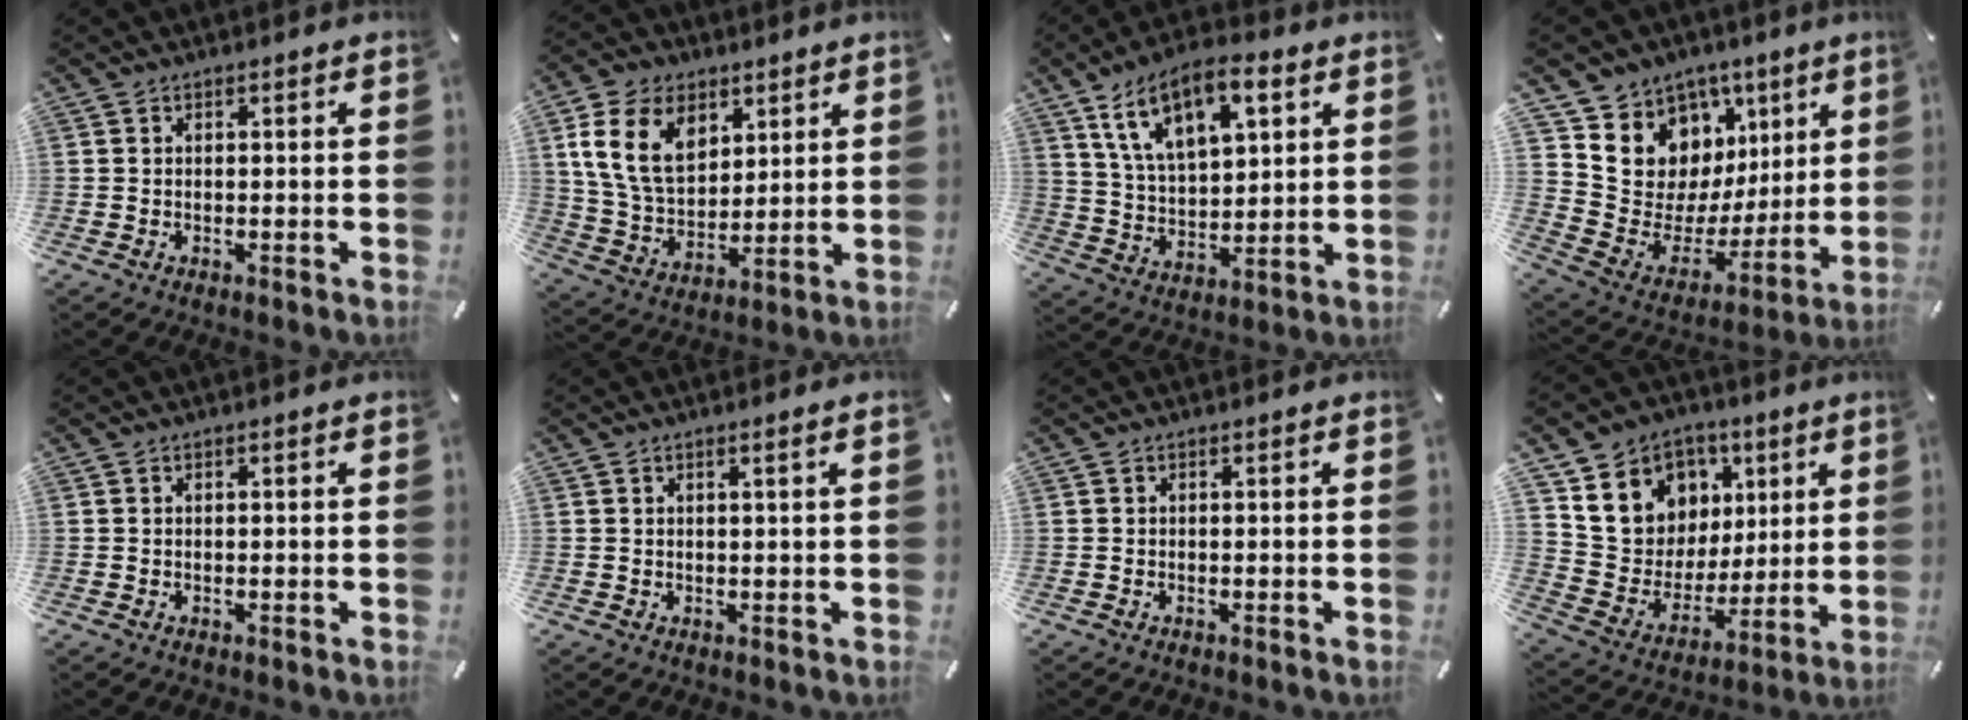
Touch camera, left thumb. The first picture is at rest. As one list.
[{"total": 15.3, "force": [6.3, 10.8, 8.8], "torque": [-0.195, -0.011, 0.119]}, {"total": 14.4, "force": [8.1, 7.4, 9.3], "torque": [-0.174, -0.019, 0.142]}, {"total": 12.4, "force": [5.5, 10.8, 2.7], "torque": [-0.039, -0.069, 0.114]}, {"total": 0.0}, {"total": 1.3, "force": [0.6, -0.1, 1.1], "torque": [-0.020, -0.002, 0.010]}, {"total": 0.0}, {"total": 14.6, "force": [6.1, 12.7, 3.8], "torque": [-0.061, -0.041, 0.124]}]